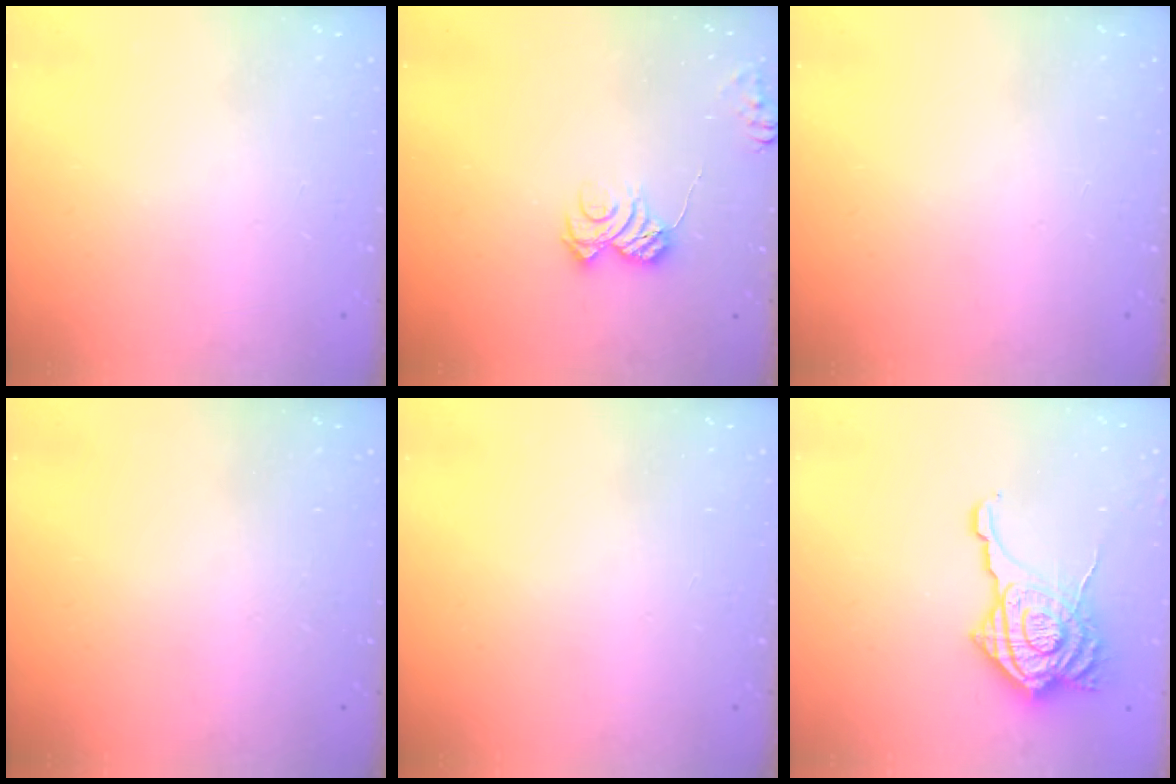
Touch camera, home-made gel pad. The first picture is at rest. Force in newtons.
{"total": 7.7, "press": 7.7, "slide": 0.9}
{"total": 0.0}
{"total": 0.0}
{"total": 0.0}
{"total": 15.7, "press": 15.6, "slide": 1.6}